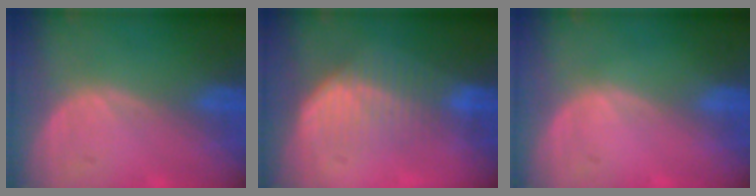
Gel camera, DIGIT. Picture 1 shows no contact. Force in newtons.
{"total": 7.4, "press": 6.4, "slide": 3.8}
{"total": 0.0}